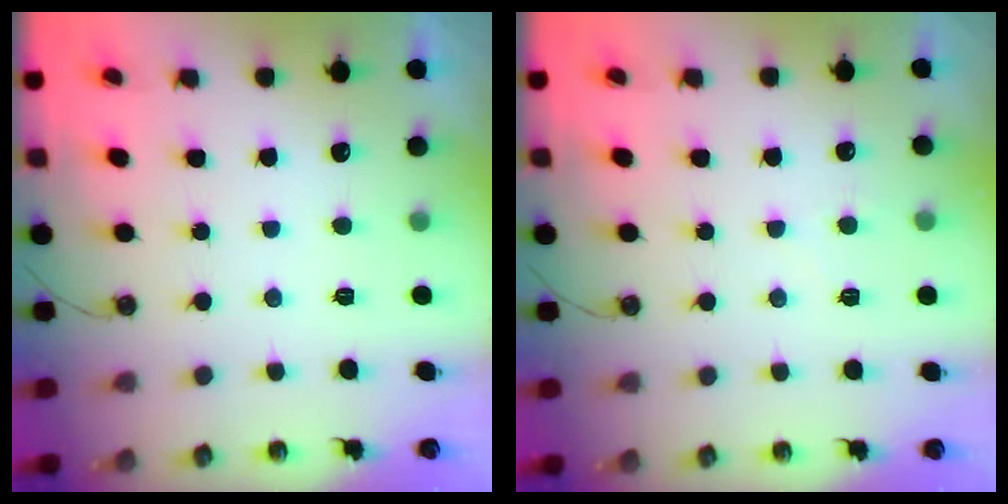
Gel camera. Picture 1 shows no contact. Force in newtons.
{"total": 4.8, "press": 4.7, "slide": 0.6}